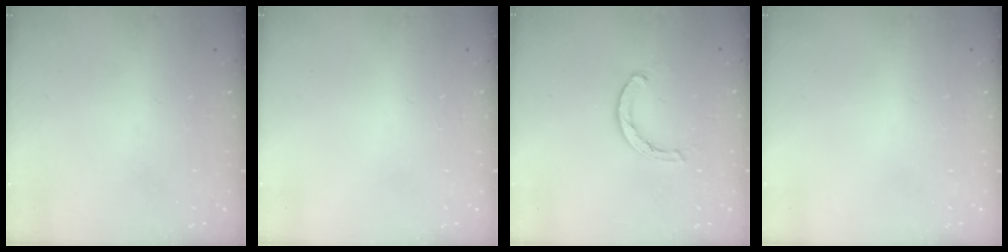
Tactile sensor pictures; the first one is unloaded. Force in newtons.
{"total": 2.6, "press": 2.6, "slide": 0.2}
{"total": 3.7, "press": 3.6, "slide": 0.6}
{"total": 2.5, "press": 2.5, "slide": 0.2}